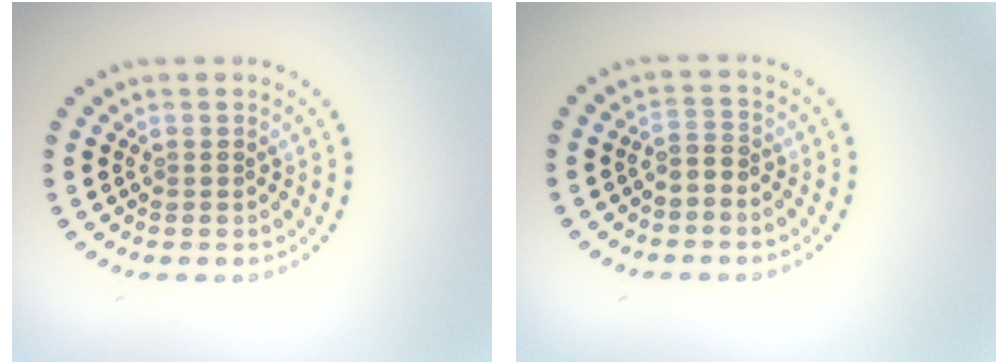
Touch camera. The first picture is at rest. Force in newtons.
{"total": 1.6, "press": 1.2, "slide": 1.0}